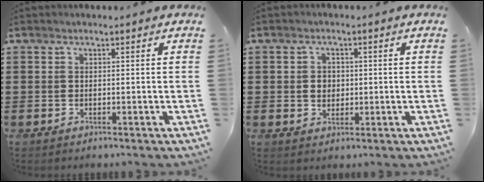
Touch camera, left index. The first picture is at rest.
{"total": 2.6, "force": [0.1, 2.3, 1.1], "torque": [-0.031, 0.008, -0.001]}